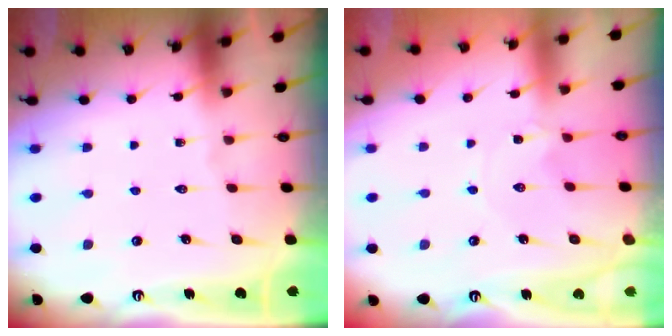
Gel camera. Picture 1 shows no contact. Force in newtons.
{"total": 0.0}